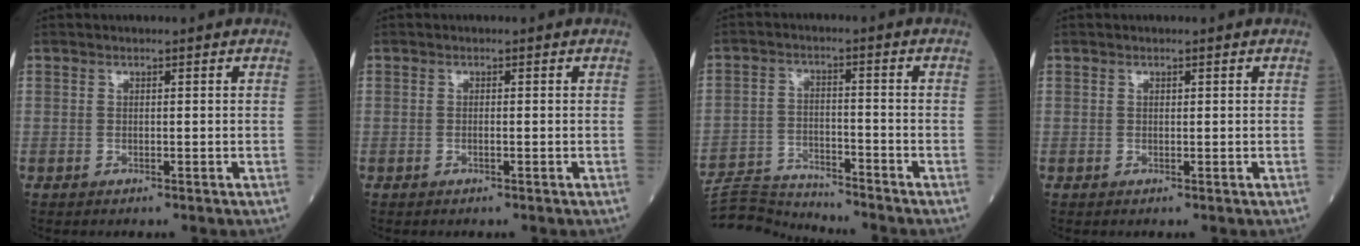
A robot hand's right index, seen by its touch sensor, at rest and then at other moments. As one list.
[{"total": 0.6, "force": [-0.2, 0.0, 0.5], "torque": [-0.012, 0.000, -0.004]}, {"total": 9.4, "force": [-9.4, 0.2, 0.0], "torque": [-0.005, 0.009, -0.160]}, {"total": 0.0}]